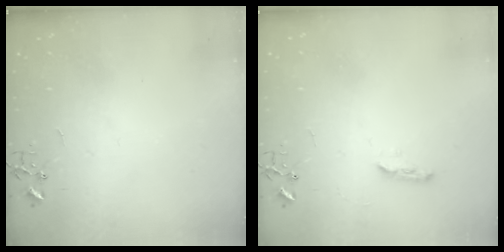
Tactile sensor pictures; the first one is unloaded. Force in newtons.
{"total": 5.3, "press": 5.2, "slide": 0.6}